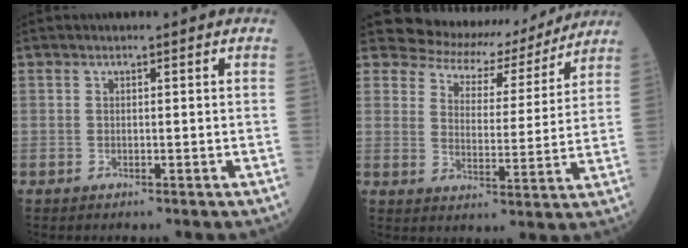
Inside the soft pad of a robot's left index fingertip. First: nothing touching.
{"total": 11.8, "force": [10.8, 4.5, 1.5], "torque": [-0.019, 0.002, 0.139]}